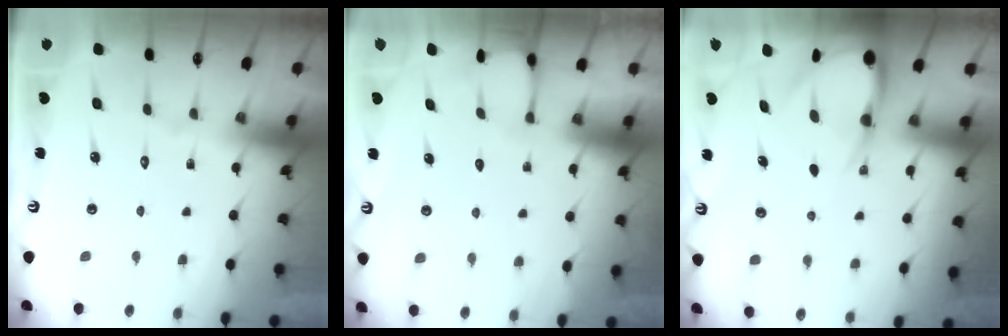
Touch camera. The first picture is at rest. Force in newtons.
{"total": 1.7, "press": 1.7, "slide": 0.1}
{"total": 6.9, "press": 6.8, "slide": 0.8}